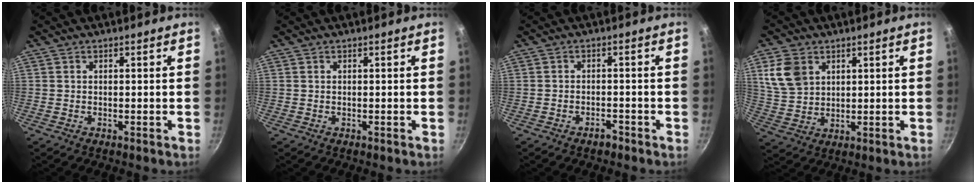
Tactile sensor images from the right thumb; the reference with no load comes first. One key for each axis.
{"total": 0.0}
{"total": 2.1, "fx": -1.6, "fy": 0.9, "fz": 0.8, "tx": -0.006, "ty": 0.021, "tz": -0.020}
{"total": 8.6, "fx": 3.4, "fy": 6.3, "fz": 4.7, "tx": -0.075, "ty": -0.008, "tz": 0.077}